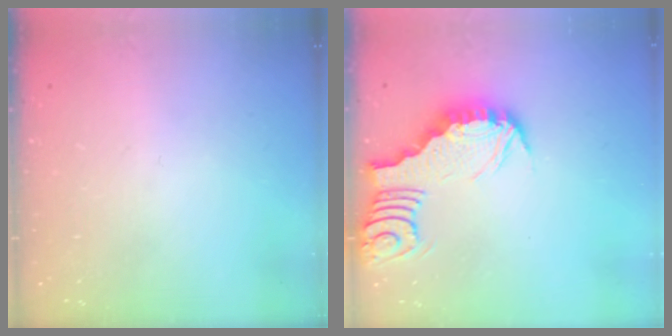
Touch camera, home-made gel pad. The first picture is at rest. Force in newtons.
{"total": 3.3, "press": 3.3, "slide": 0.2}